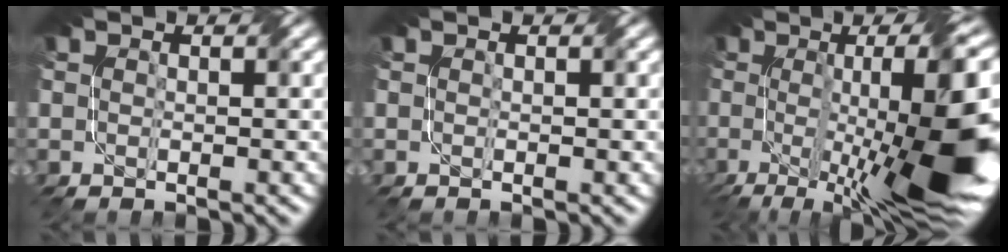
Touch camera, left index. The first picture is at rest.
{"total": 0.0}
{"total": 14.7, "force": [-2.0, 3.3, 14.1], "torque": [-0.198, -0.004, -0.027]}